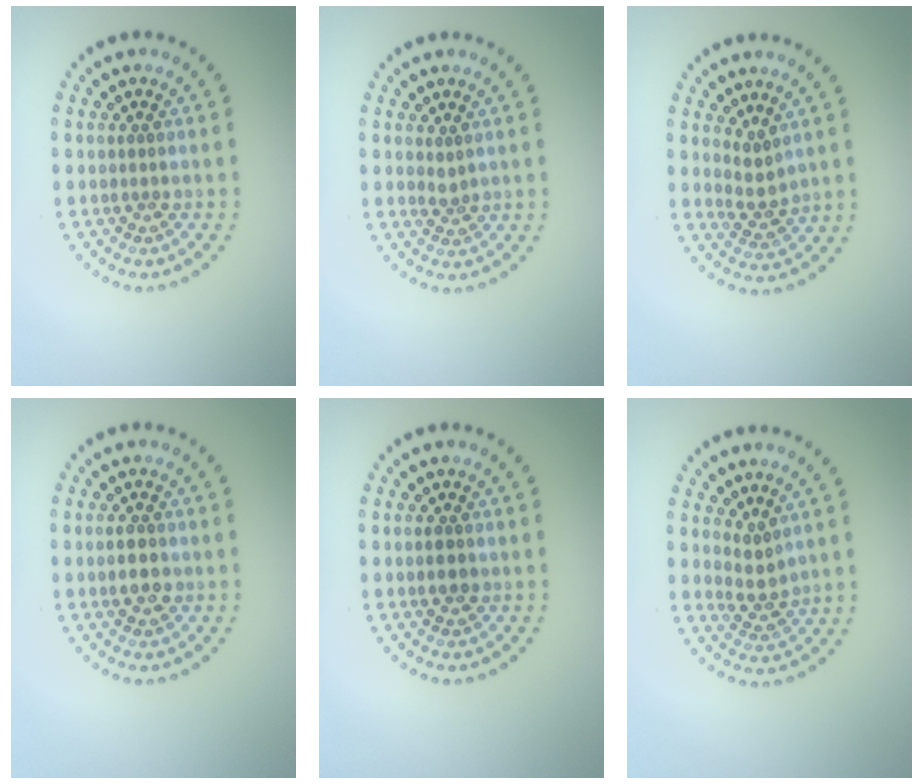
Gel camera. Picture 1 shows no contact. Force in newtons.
{"total": 0.9, "press": 0.6, "slide": 0.8}
{"total": 2.1, "press": 1.7, "slide": 1.2}
{"total": 2.5, "press": 2.5, "slide": 0.0}
{"total": 1.6, "press": 1.6, "slide": 0.1}
{"total": 2.0, "press": 1.6, "slide": 1.2}